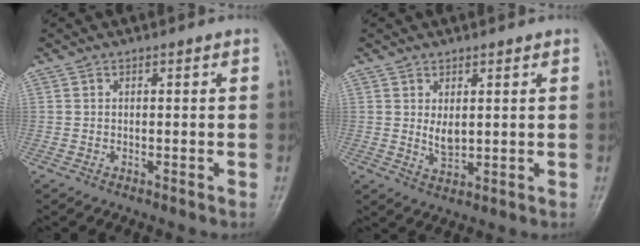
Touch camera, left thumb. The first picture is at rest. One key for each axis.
{"total": 3.4, "fx": 1.1, "fy": 1.9, "fz": 2.6, "tx": -0.038, "ty": -0.015, "tz": 0.025}